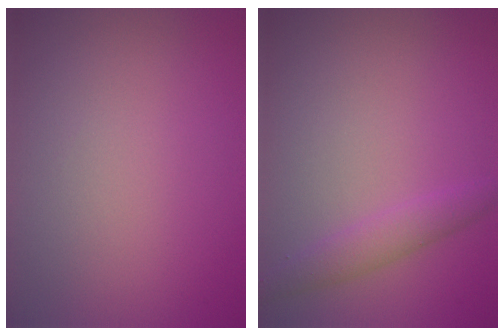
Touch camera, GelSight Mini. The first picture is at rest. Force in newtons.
{"total": 2.0, "press": 2.0, "slide": 0.3}